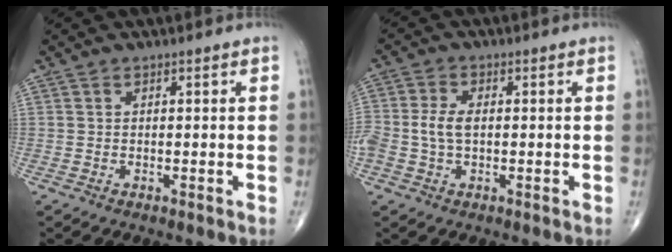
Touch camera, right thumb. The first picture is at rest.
{"total": 4.9, "force": [-0.3, 2.9, 3.9], "torque": [-0.096, 0.010, -0.006]}